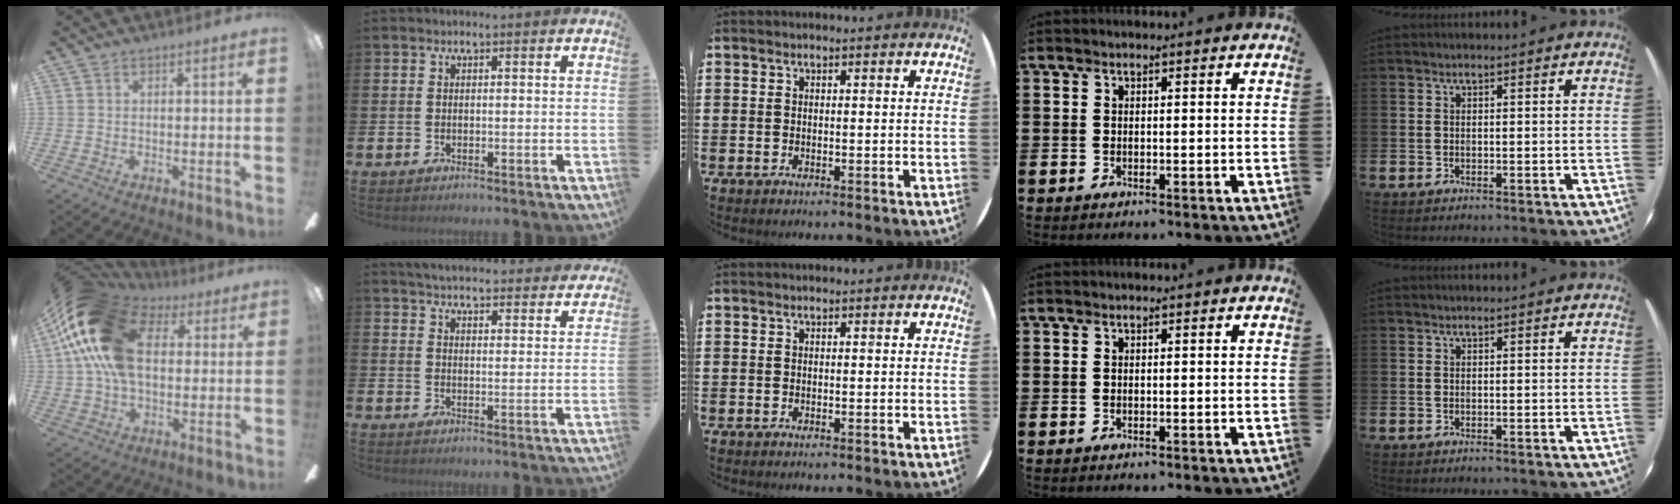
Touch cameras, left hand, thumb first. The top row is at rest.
{"thumb": {"total": 22.6, "force": [5.1, 14.4, 16.6], "torque": [-0.350, 0.015, 0.088]}, "index": {"total": 4.9, "force": [4.9, 0.6, 0.4], "torque": [-0.020, -0.038, 0.084]}}